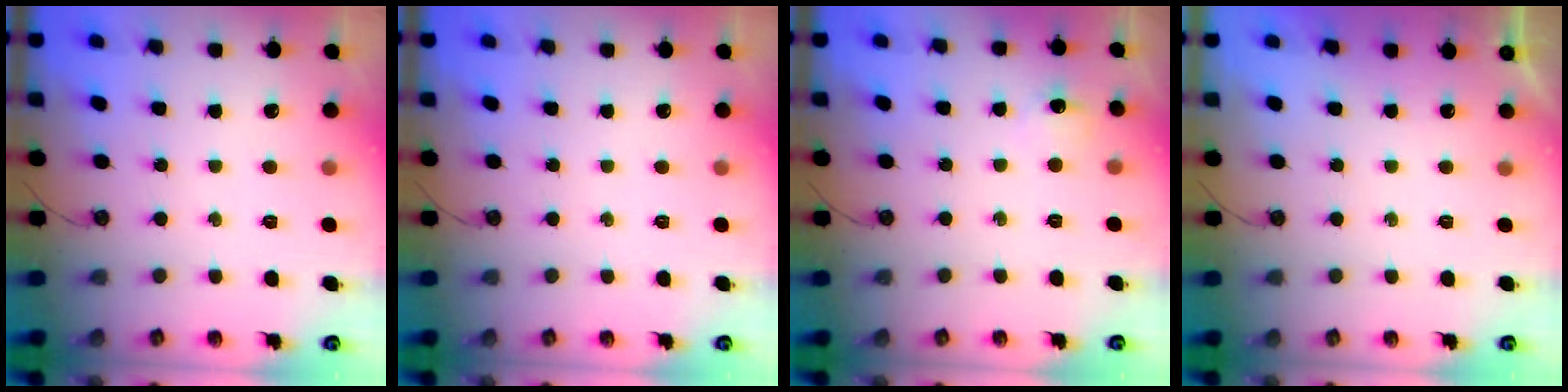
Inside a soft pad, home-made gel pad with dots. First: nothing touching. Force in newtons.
{"total": 0.0}
{"total": 5.9, "press": 5.8, "slide": 0.6}
{"total": 0.0}